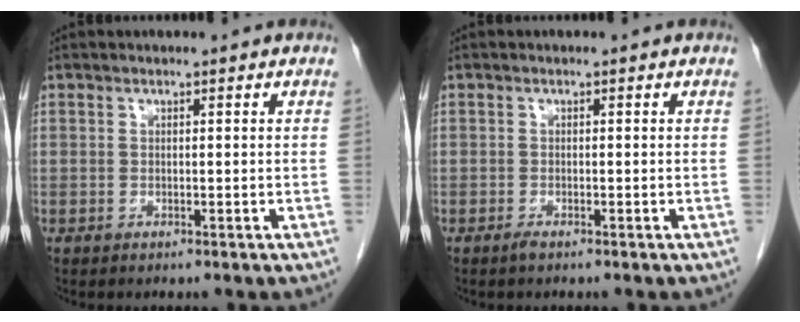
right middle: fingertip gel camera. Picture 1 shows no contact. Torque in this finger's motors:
{"motor_torque": [-0.09, 0.14, -0.02, 0.00]}